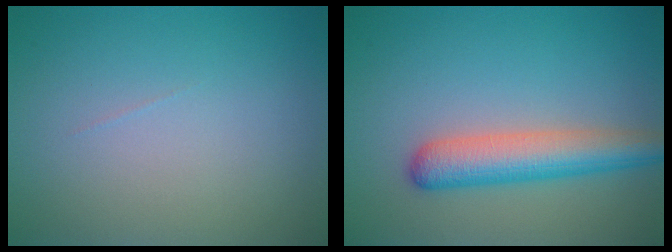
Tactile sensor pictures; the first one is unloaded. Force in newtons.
{"total": 4.9, "press": 4.9, "slide": 0.2}